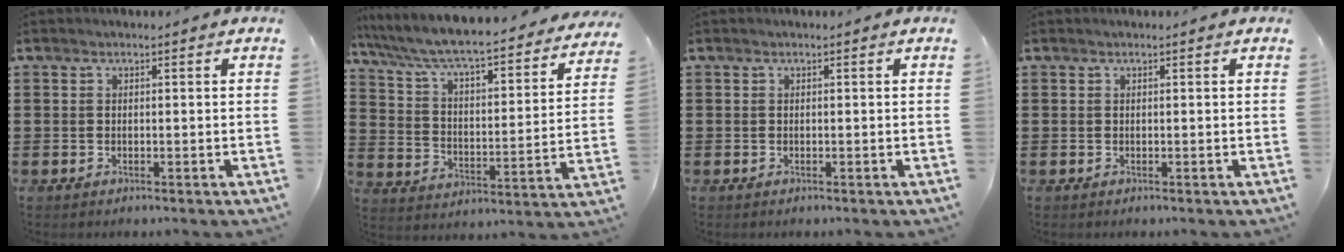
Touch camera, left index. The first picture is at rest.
{"total": 6.0, "force": [5.4, 0.1, 2.6], "torque": [-0.076, -0.051, 0.082]}
{"total": 0.0}
{"total": 0.0}